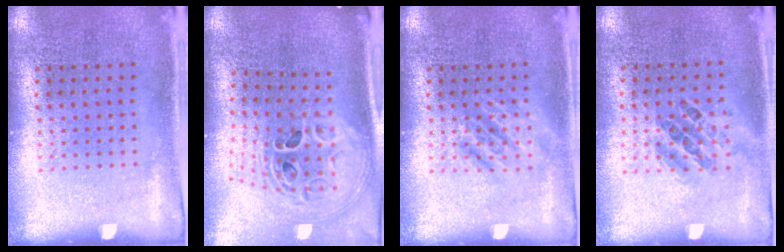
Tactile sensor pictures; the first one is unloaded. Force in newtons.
{"total": 2.9, "press": 2.1, "slide": 2.1}
{"total": 1.8, "press": 1.8, "slide": 0.3}
{"total": 0.9, "press": 0.7, "slide": 0.4}